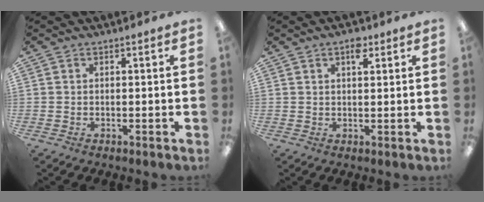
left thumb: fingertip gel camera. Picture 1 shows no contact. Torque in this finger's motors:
{"motor_torque": [-0.10, 0.02, -0.28, 0.18, 0.06]}